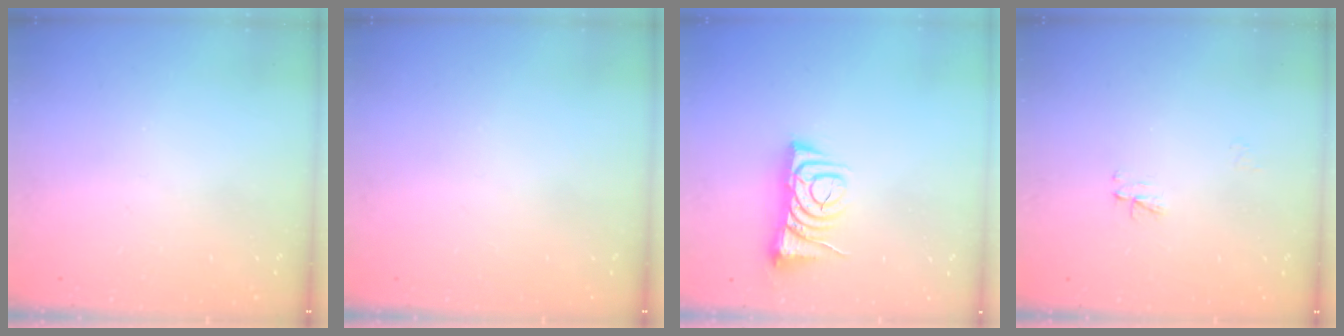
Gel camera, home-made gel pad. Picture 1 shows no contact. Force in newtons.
{"total": 0.0}
{"total": 7.3, "press": 7.2, "slide": 0.9}
{"total": 3.0, "press": 3.0, "slide": 0.4}